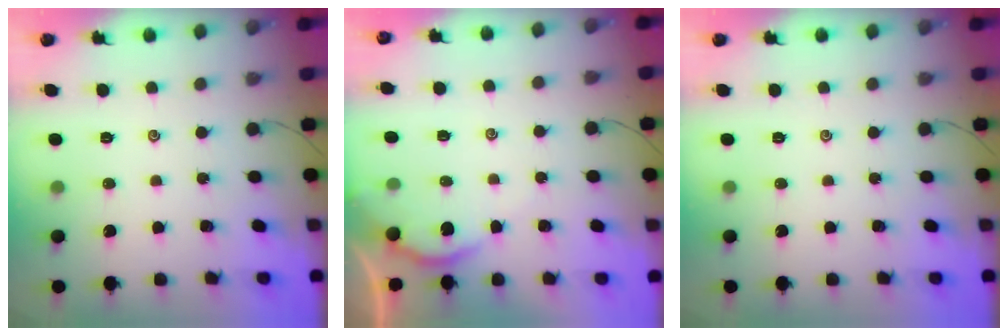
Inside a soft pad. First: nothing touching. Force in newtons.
{"total": 3.2, "press": 3.2, "slide": 0.4}
{"total": 0.0}